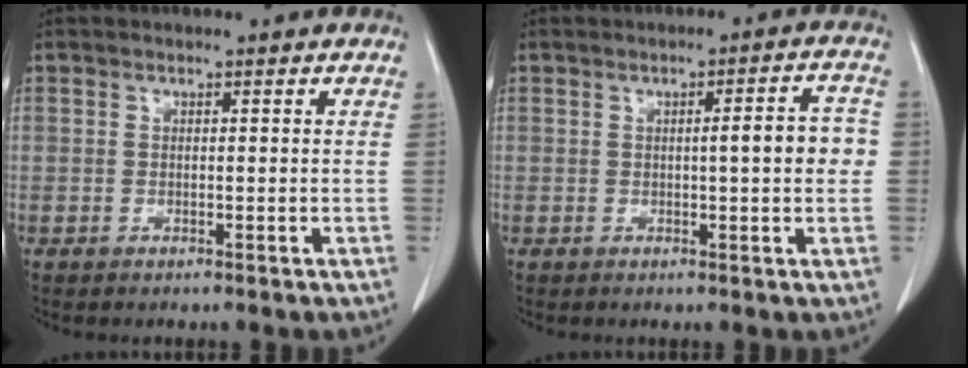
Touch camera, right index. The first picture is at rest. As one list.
[{"total": 5.2, "force": [0.0, 0.7, 5.2], "torque": [-0.068, 0.014, -0.002]}]